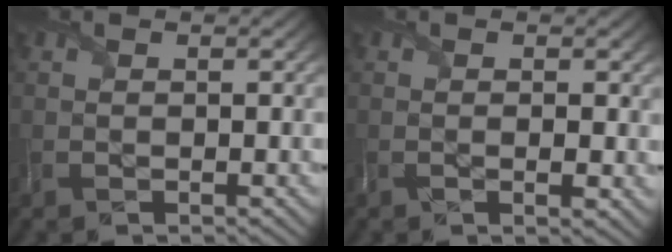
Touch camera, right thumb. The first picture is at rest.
{"total": 1.3, "force": [-0.2, 0.4, 1.2], "torque": [-0.021, -0.008, -0.003]}